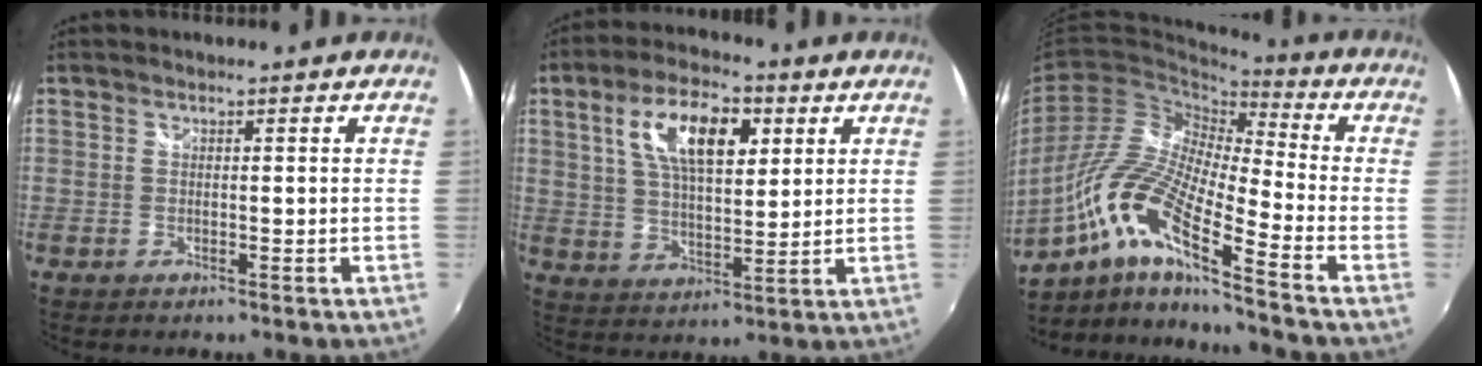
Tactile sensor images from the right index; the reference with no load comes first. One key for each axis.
{"total": 12.8, "fx": 4.8, "fy": 5.6, "fz": 10.4, "tx": -0.189, "ty": 0.022, "tz": 0.087}
{"total": 16.0, "fx": -9.0, "fy": 2.2, "fz": 13.1, "tx": -0.247, "ty": -0.017, "tz": -0.188}